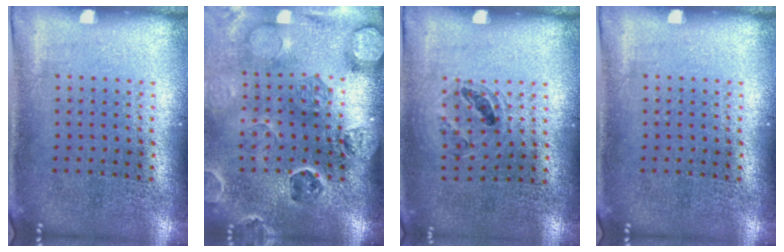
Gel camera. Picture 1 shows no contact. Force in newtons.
{"total": 2.7, "press": 2.6, "slide": 0.5}
{"total": 0.9, "press": 0.9, "slide": 0.1}
{"total": 0.0}